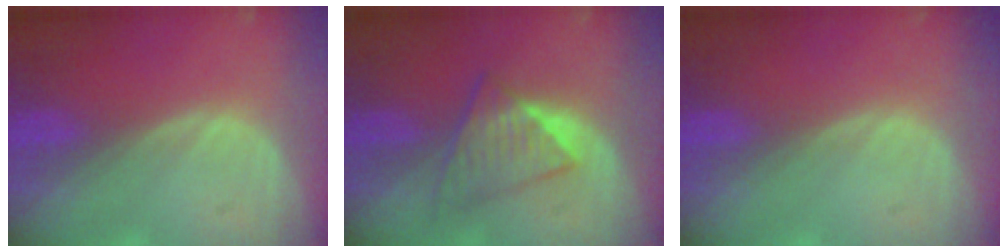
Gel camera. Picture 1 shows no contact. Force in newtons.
{"total": 6.0, "press": 5.8, "slide": 1.6}
{"total": 0.0}